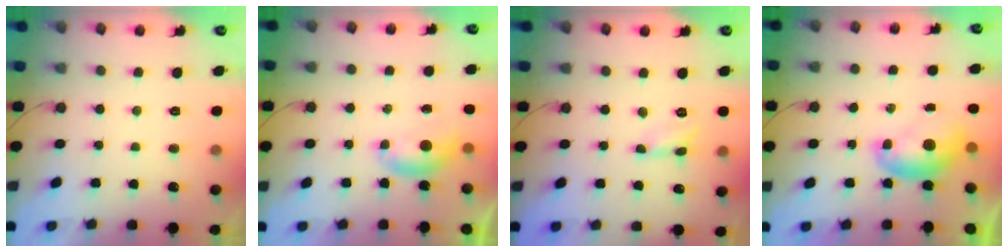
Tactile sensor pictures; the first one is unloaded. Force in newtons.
{"total": 4.8, "press": 4.8, "slide": 0.4}
{"total": 2.5, "press": 2.5, "slide": 0.3}
{"total": 7.0, "press": 7.0, "slide": 0.3}